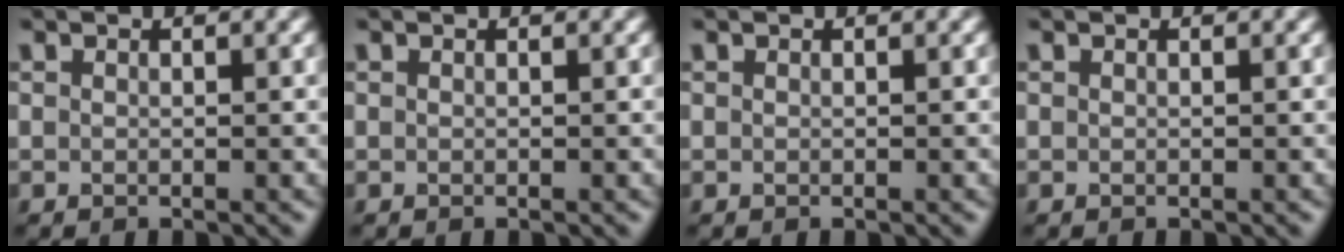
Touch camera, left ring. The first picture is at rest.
{"total": 0.0}
{"total": 0.0}
{"total": 0.0}